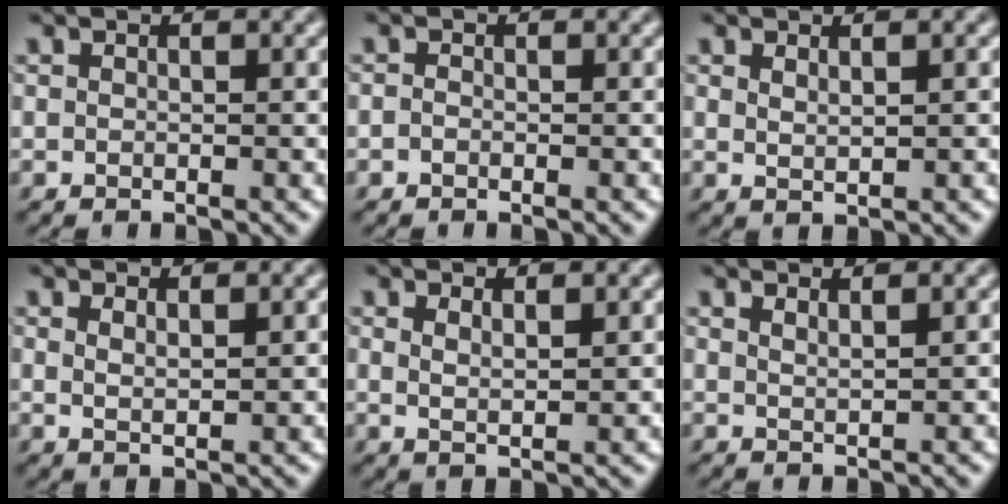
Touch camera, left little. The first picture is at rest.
{"total": 0.6, "force": [-0.4, 0.4, 0.3], "torque": [-0.006, -0.001, -0.012]}
{"total": 0.9, "force": [0.4, 0.1, 0.7], "torque": [-0.019, -0.001, 0.011]}
{"total": 1.4, "force": [0.8, 0.3, 1.1], "torque": [-0.025, -0.002, 0.016]}
{"total": 1.7, "force": [1.0, 0.3, 1.4], "torque": [-0.029, -0.003, 0.019]}
{"total": 1.0, "force": [0.9, -0.1, 0.5], "torque": [-0.011, 0.001, 0.014]}